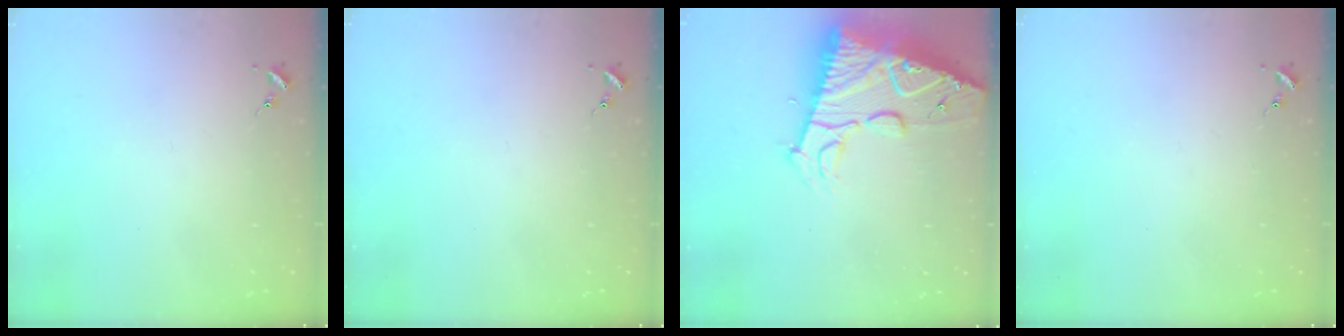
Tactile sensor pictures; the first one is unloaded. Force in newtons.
{"total": 0.0}
{"total": 18.3, "press": 18.2, "slide": 1.7}
{"total": 0.0}